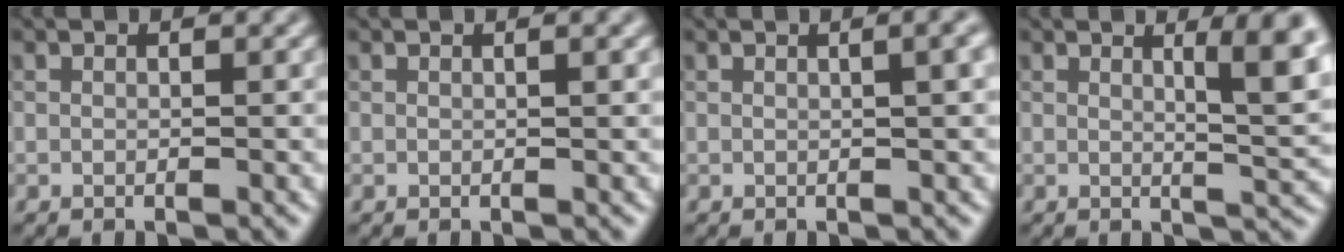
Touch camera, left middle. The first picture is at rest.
{"total": 1.1, "force": [0.4, 0.3, 1.0], "torque": [-0.008, 0.005, 0.003]}
{"total": 4.6, "force": [1.4, 2.0, 3.9], "torque": [-0.020, 0.023, -0.002]}
{"total": 5.1, "force": [1.7, 1.0, 4.7], "torque": [-0.057, -0.002, 0.026]}